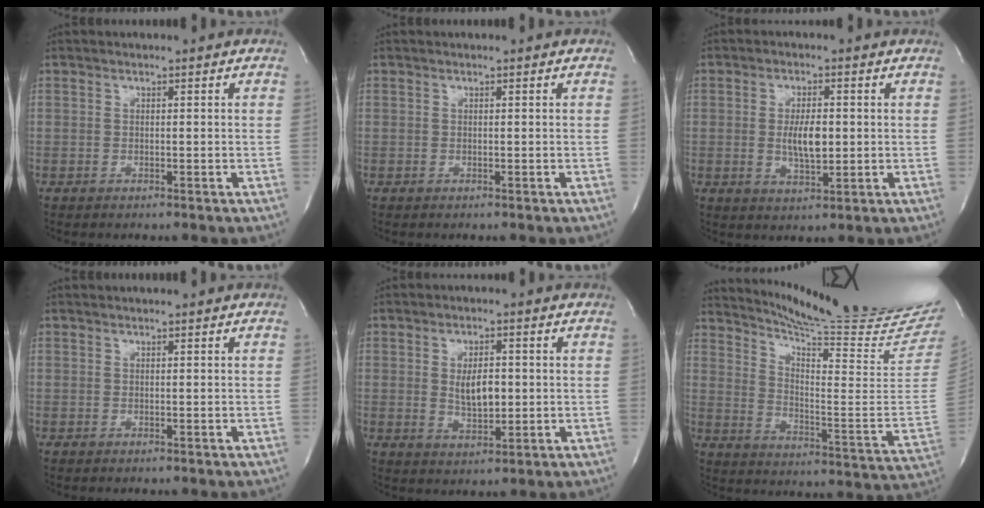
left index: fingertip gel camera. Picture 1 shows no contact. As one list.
[{"total": 0.0}, {"total": 5.0, "force": [-0.4, 1.5, 4.8], "torque": [-0.091, -0.011, -0.003]}, {"total": 1.4, "force": [1.4, 0.0, 0.4], "torque": [-0.006, 0.016, 0.022]}, {"total": 4.8, "force": [-0.1, 2.2, 4.3], "torque": [-0.078, -0.010, 0.007]}, {"total": 25.6, "force": [23.1, -1.2, 10.9], "torque": [-0.176, -0.131, 0.309]}]